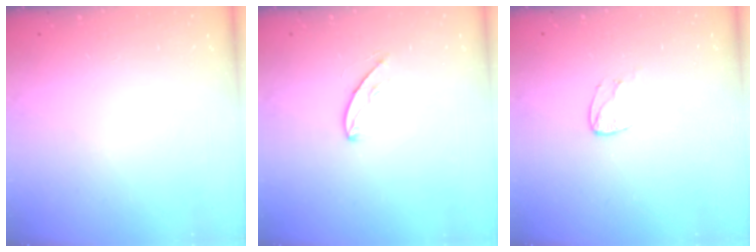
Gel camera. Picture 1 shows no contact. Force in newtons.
{"total": 5.3, "press": 5.3, "slide": 0.4}
{"total": 5.8, "press": 5.8, "slide": 0.5}